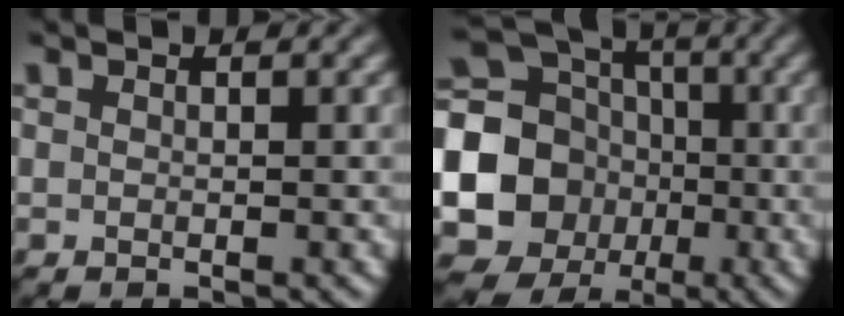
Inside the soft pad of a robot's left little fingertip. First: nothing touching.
{"total": 13.5, "force": [-2.4, 12.3, 5.0], "torque": [-0.117, -0.031, -0.059]}